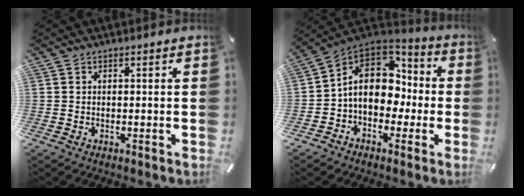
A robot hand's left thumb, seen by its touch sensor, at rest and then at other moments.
{"total": 14.5, "force": [0.4, 11.4, 8.9], "torque": [-0.152, 0.003, 0.009]}